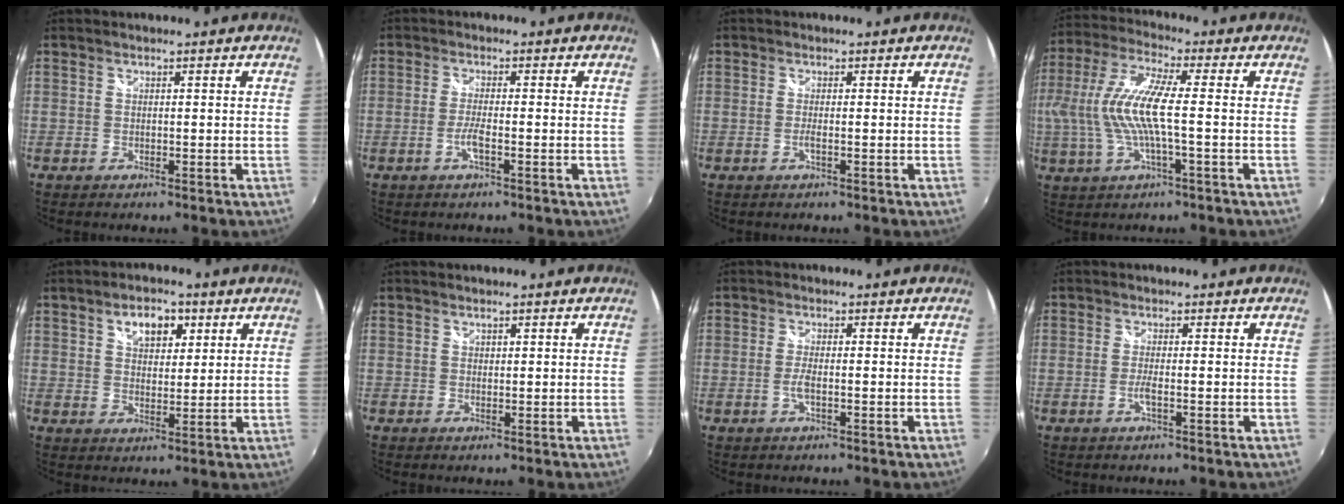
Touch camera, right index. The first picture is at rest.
{"total": 2.8, "force": [-1.2, -0.1, 2.5], "torque": [-0.054, -0.003, -0.027]}
{"total": 1.3, "force": [-0.5, -0.3, 1.1], "torque": [-0.022, -0.002, -0.010]}
{"total": 12.6, "force": [-1.0, 1.8, 12.4], "torque": [-0.244, -0.001, -0.018]}
{"total": 6.7, "force": [3.3, 4.0, 4.3], "torque": [-0.067, 0.017, 0.054]}
{"total": 0.6, "force": [0.4, 0.3, 0.2], "torque": [-0.002, 0.001, 0.007]}
{"total": 2.3, "force": [-0.7, 0.2, 2.1], "torque": [-0.046, -0.004, -0.014]}
{"total": 1.8, "force": [-0.7, -0.2, 1.7], "torque": [-0.034, -0.004, -0.015]}